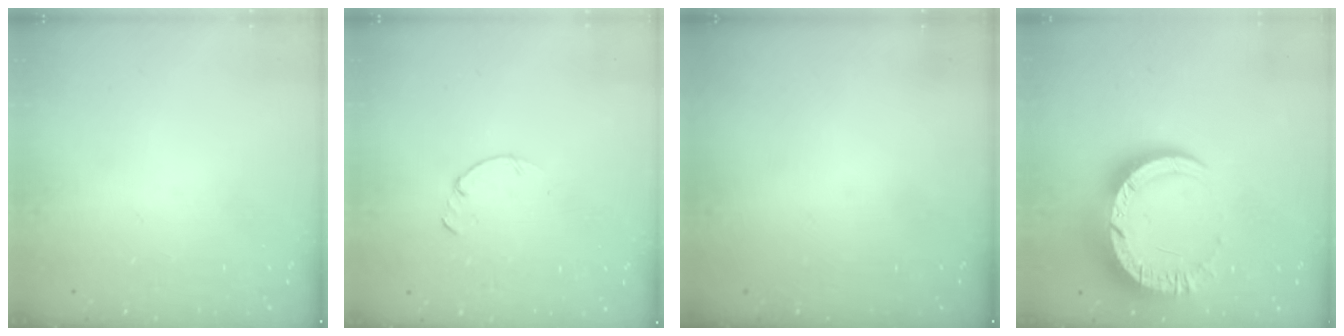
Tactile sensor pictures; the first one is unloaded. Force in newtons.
{"total": 0.0}
{"total": 0.0}
{"total": 13.7, "press": 13.6, "slide": 1.2}